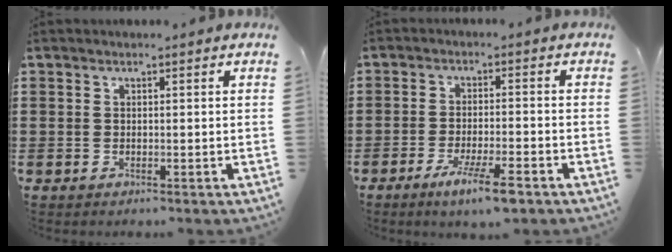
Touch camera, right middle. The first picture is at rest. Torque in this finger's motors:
{"motor_torque": [2.14, 0.00, 0.43, 0.17]}